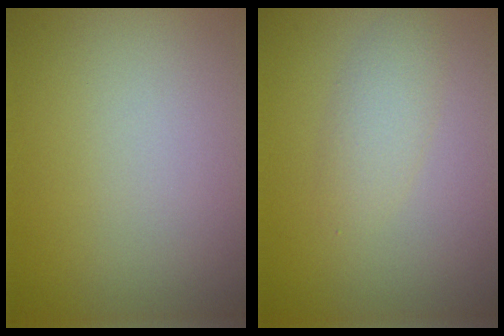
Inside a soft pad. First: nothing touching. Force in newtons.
{"total": 2.0, "press": 2.0, "slide": 0.1}